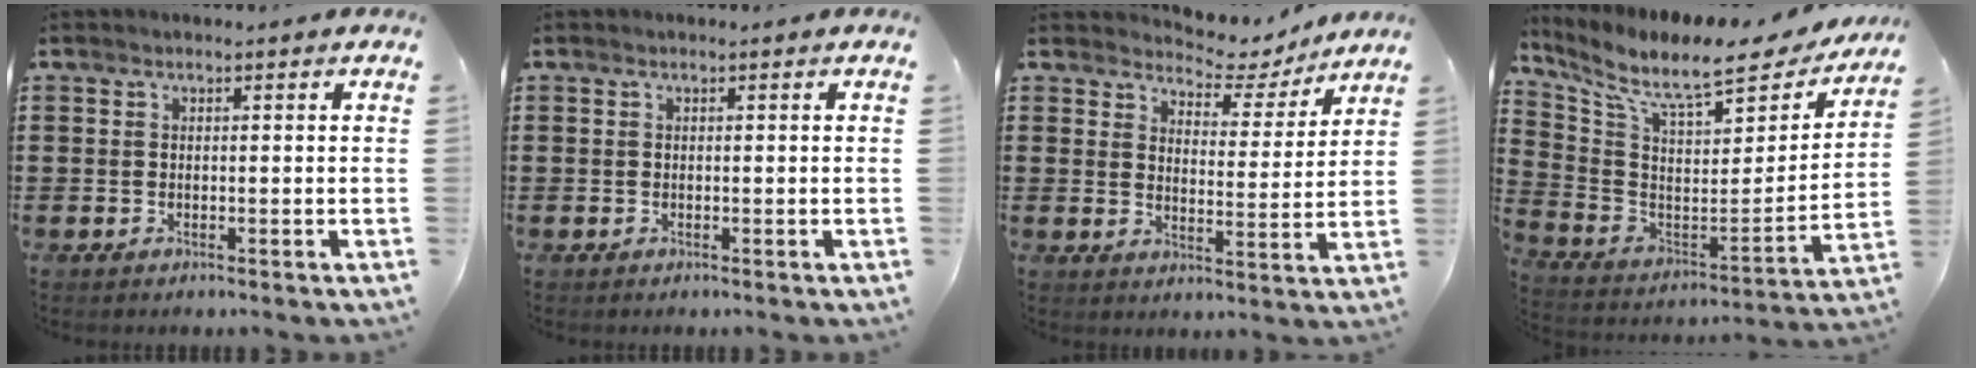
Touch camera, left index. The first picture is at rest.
{"total": 0.0}
{"total": 4.6, "force": [4.4, 1.4, 0.3], "torque": [-0.021, -0.038, 0.069]}
{"total": 10.3, "force": [8.3, 1.9, 5.8], "torque": [-0.134, -0.067, 0.136]}